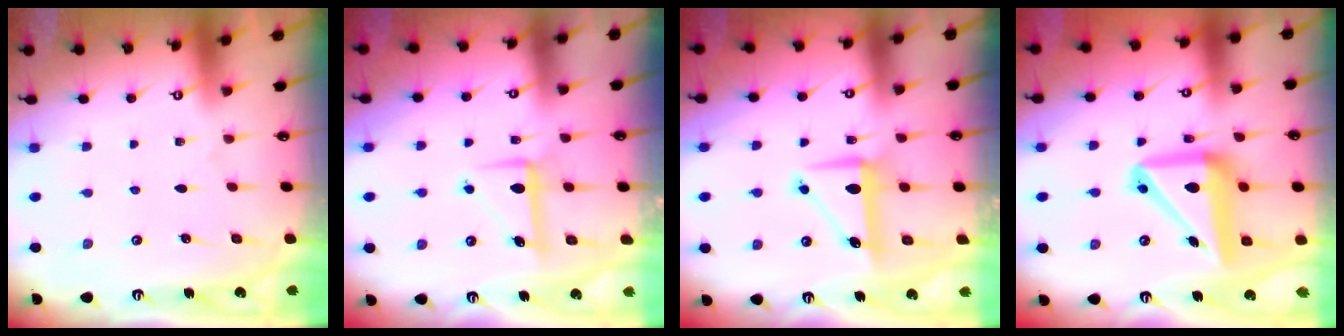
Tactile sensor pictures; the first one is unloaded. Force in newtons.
{"total": 6.7, "press": 6.7, "slide": 0.3}
{"total": 8.3, "press": 8.2, "slide": 0.3}
{"total": 16.0, "press": 15.8, "slide": 2.8}